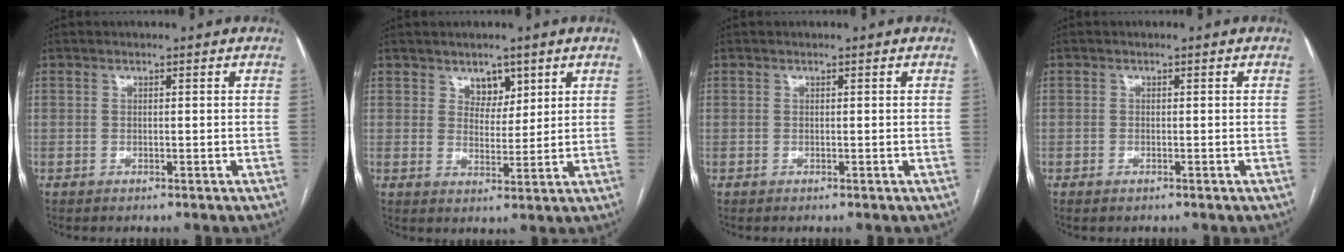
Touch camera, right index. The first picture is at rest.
{"total": 3.9, "force": [2.4, 2.6, 1.7], "torque": [-0.018, -0.001, 0.043]}
{"total": 0.0}
{"total": 0.5, "force": [-0.3, 0.3, 0.3], "torque": [-0.006, 0.000, -0.002]}